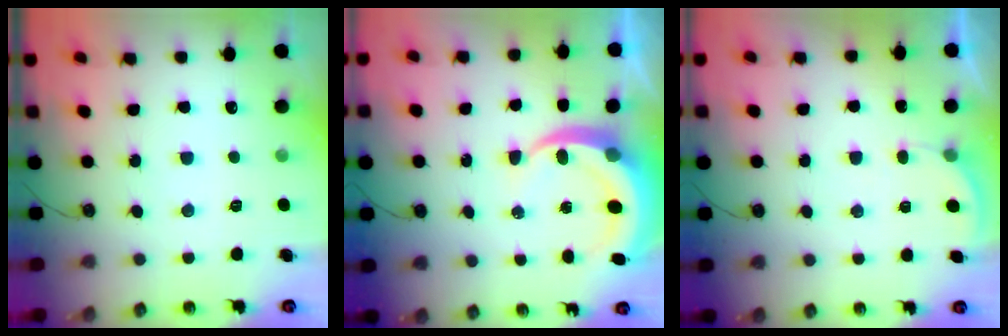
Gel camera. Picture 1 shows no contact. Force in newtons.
{"total": 8.2, "press": 8.2, "slide": 1.1}
{"total": 2.7, "press": 2.7, "slide": 0.3}